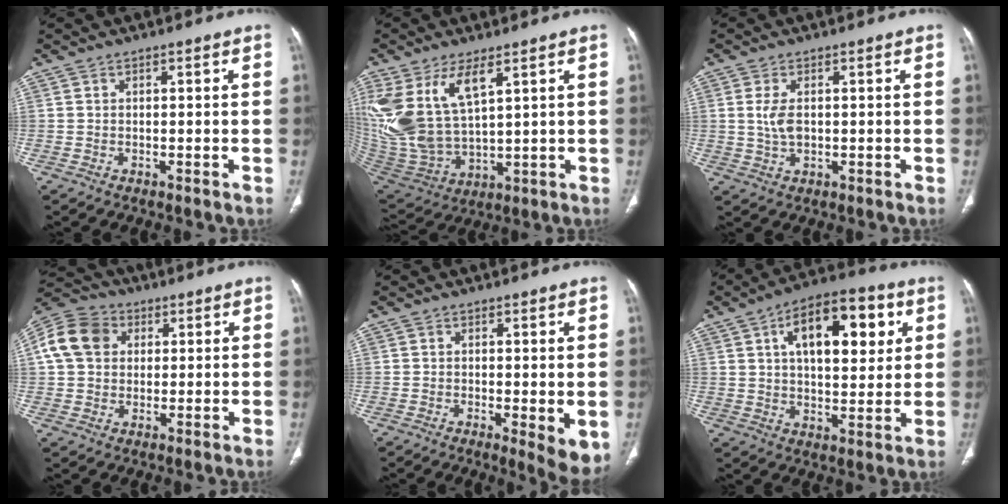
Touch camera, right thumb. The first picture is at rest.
{"total": 16.8, "force": [7.1, 7.9, 13.0], "torque": [-0.273, -0.028, 0.162]}
{"total": 4.1, "force": [0.5, 2.3, 3.4], "torque": [-0.076, -0.003, 0.012]}
{"total": 12.3, "force": [3.1, 10.0, 6.5], "torque": [-0.120, 0.020, 0.048]}
{"total": 6.3, "force": [-1.0, 1.8, 5.9], "torque": [-0.085, -0.019, -0.014]}
{"total": 17.5, "force": [5.9, 8.7, 14.0], "torque": [-0.173, 0.002, 0.088]}